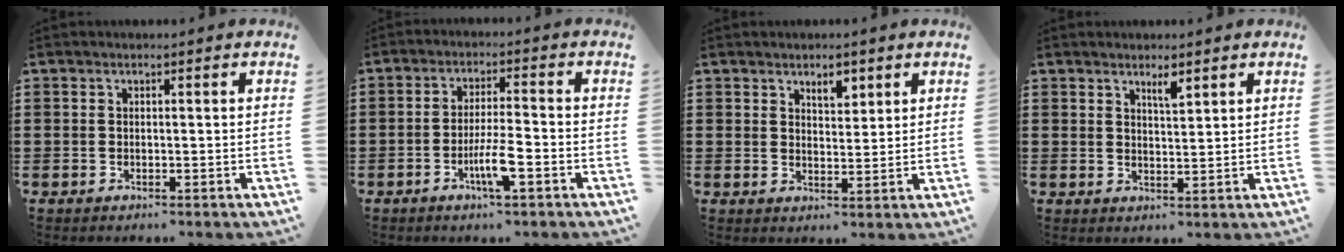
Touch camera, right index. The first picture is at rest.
{"total": 5.6, "force": [-2.5, 0.8, 4.9], "torque": [-0.101, -0.010, -0.048]}
{"total": 3.4, "force": [2.4, 1.7, 1.7], "torque": [-0.024, 0.000, 0.040]}
{"total": 2.6, "force": [2.0, 0.5, 1.5], "torque": [-0.025, 0.000, 0.033]}